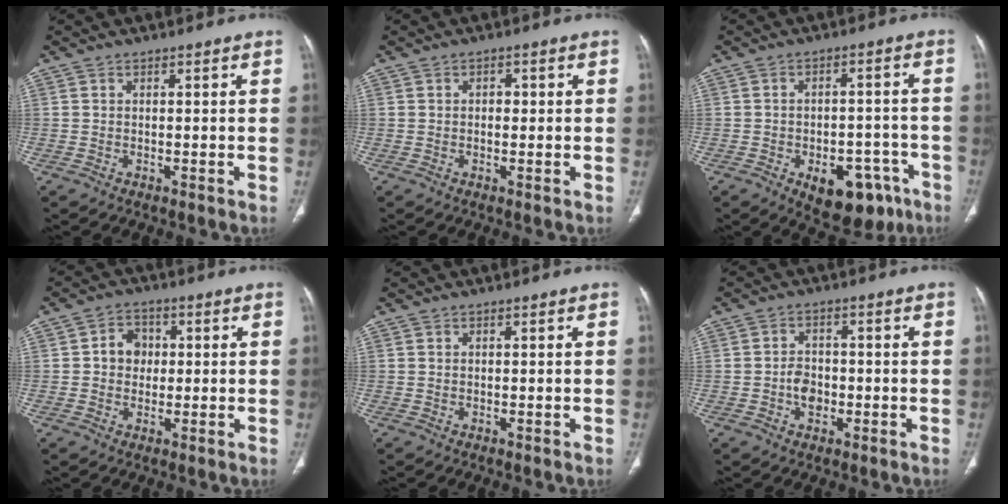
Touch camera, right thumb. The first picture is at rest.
{"total": 1.5, "force": [0.2, 1.1, 1.1], "torque": [-0.011, 0.003, 0.001]}
{"total": 13.1, "force": [-6.7, 7.5, 8.5], "torque": [-0.080, 0.039, -0.080]}
{"total": 5.2, "force": [0.4, 4.4, 2.6], "torque": [-0.013, 0.009, 0.001]}
{"total": 0.0}
{"total": 4.3, "force": [-1.1, 3.2, 2.7], "torque": [-0.030, 0.010, -0.020]}